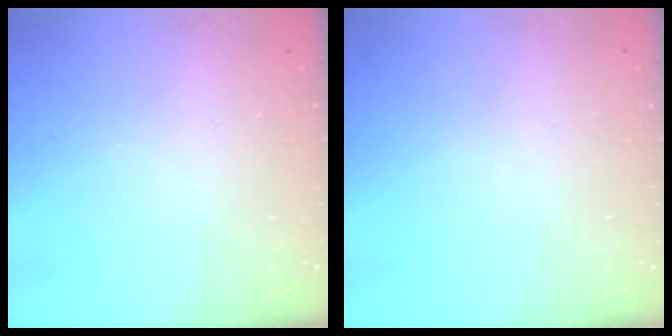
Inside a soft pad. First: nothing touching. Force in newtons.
{"total": 0.0}